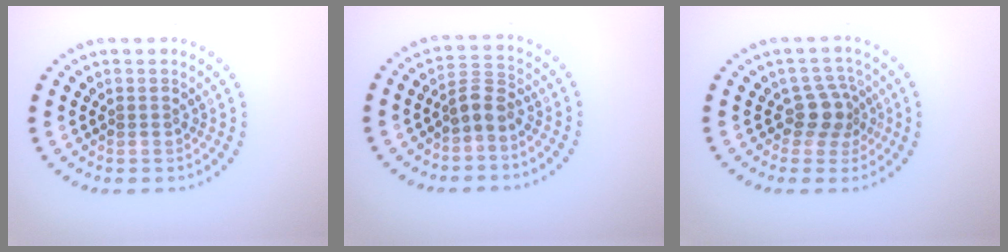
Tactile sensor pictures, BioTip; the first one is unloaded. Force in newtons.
{"total": 2.2, "press": 1.8, "slide": 1.2}
{"total": 2.8, "press": 2.1, "slide": 1.8}